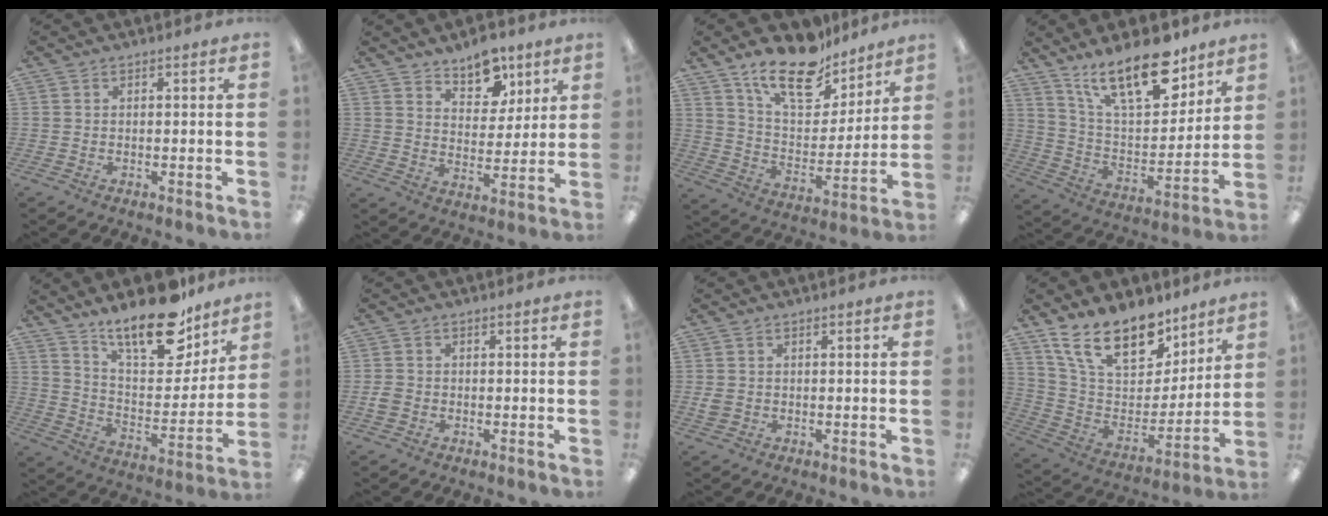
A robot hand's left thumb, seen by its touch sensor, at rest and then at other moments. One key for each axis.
{"total": 9.8, "fx": 7.5, "fy": 5.3, "fz": 3.4, "tx": -0.037, "ty": -0.046, "tz": 0.134}
{"total": 18.0, "fx": 13.8, "fy": 7.7, "fz": 8.5, "tx": -0.147, "ty": -0.085, "tz": 0.244}
{"total": 20.9, "fx": 13.8, "fy": 8.4, "fz": 13.4, "tx": -0.231, "ty": -0.081, "tz": 0.234}
{"total": 20.4, "fx": 15.6, "fy": 7.5, "fz": 10.8, "tx": -0.172, "ty": -0.102, "tz": 0.265}
{"total": 2.1, "fx": -0.6, "fy": 1.8, "fz": 0.8, "tx": -0.013, "ty": 0.005, "tz": -0.013}
{"total": 2.0, "fx": 0.1, "fy": 1.8, "fz": 0.9, "tx": -0.008, "ty": 0.001, "tz": -0.001}
{"total": 19.9, "fx": 14.0, "fy": 9.7, "fz": 10.2, "tx": -0.191, "ty": -0.081, "tz": 0.258}